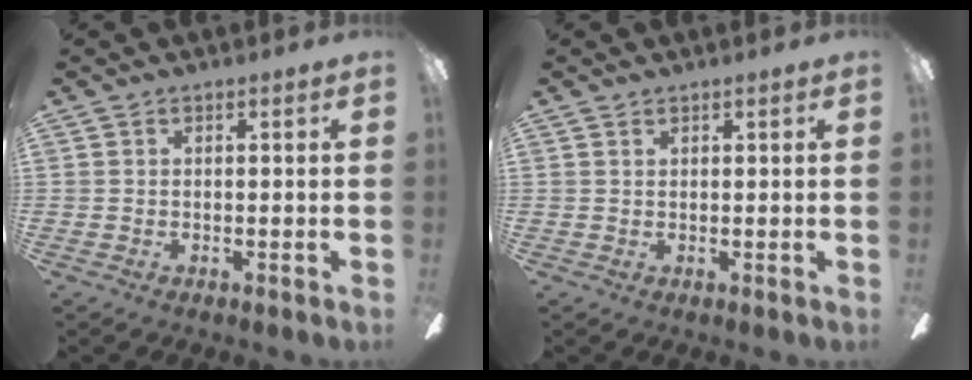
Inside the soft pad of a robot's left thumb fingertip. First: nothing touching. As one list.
[{"total": 0.8, "force": [0.7, 0.3, 0.1], "torque": [-0.003, 0.000, 0.015]}]